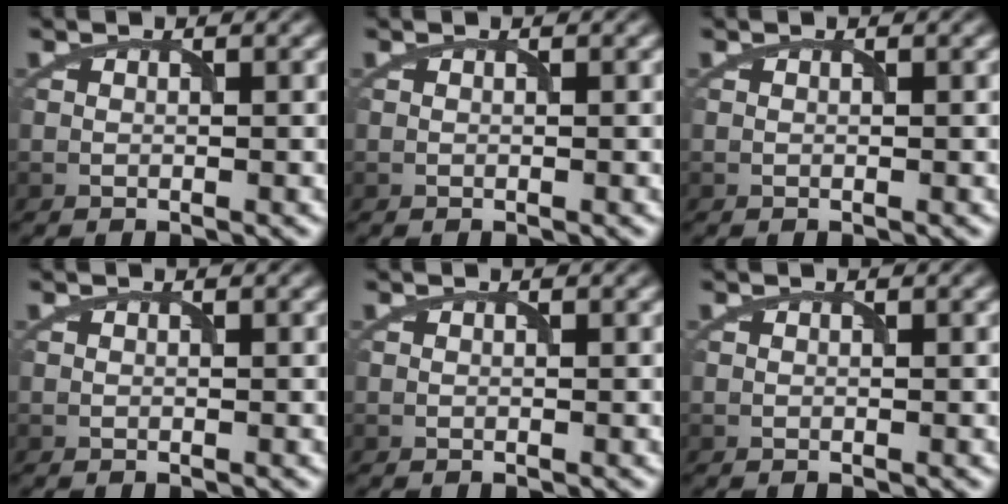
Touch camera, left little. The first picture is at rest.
{"total": 0.0}
{"total": 0.0}
{"total": 0.0}
{"total": 0.0}
{"total": 0.0}